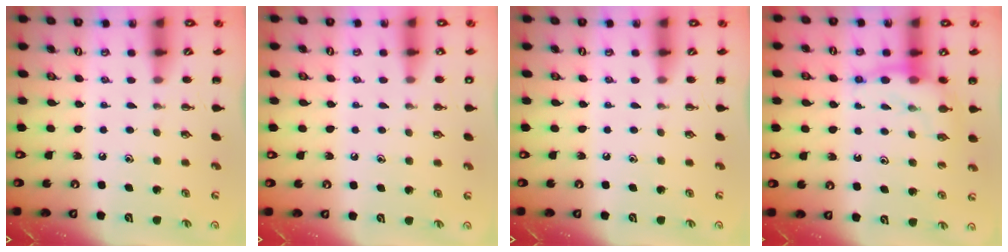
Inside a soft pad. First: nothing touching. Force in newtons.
{"total": 1.4, "press": 1.4, "slide": 0.1}
{"total": 0.0}
{"total": 10.2, "press": 10.1, "slide": 1.6}